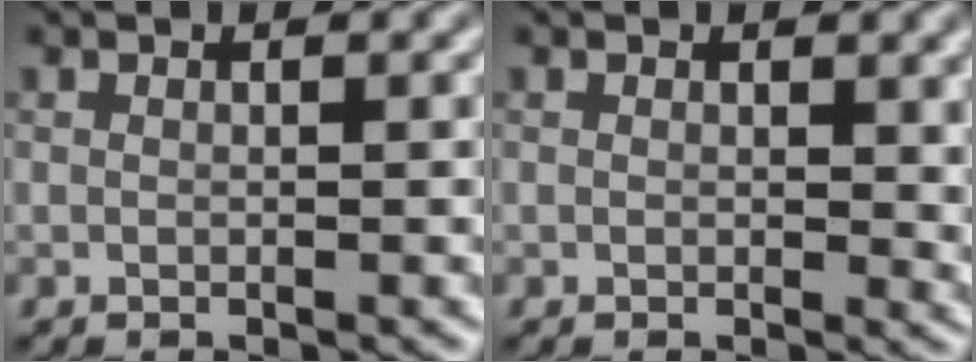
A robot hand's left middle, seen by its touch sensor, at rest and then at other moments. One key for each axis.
{"total": 1.6, "fx": 0.6, "fy": 0.9, "fz": 1.1, "tx": -0.009, "ty": -0.005, "tz": 0.008}